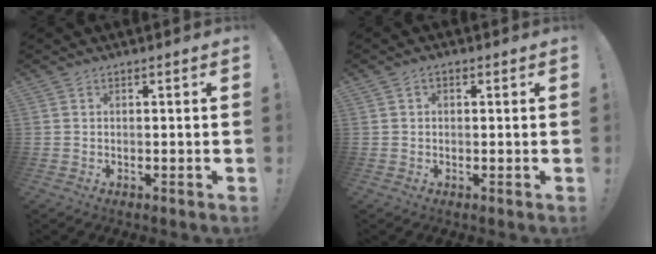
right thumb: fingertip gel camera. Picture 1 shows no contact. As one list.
[{"total": 1.4, "force": [-0.1, 1.0, 1.0], "torque": [-0.014, 0.004, -0.002]}]